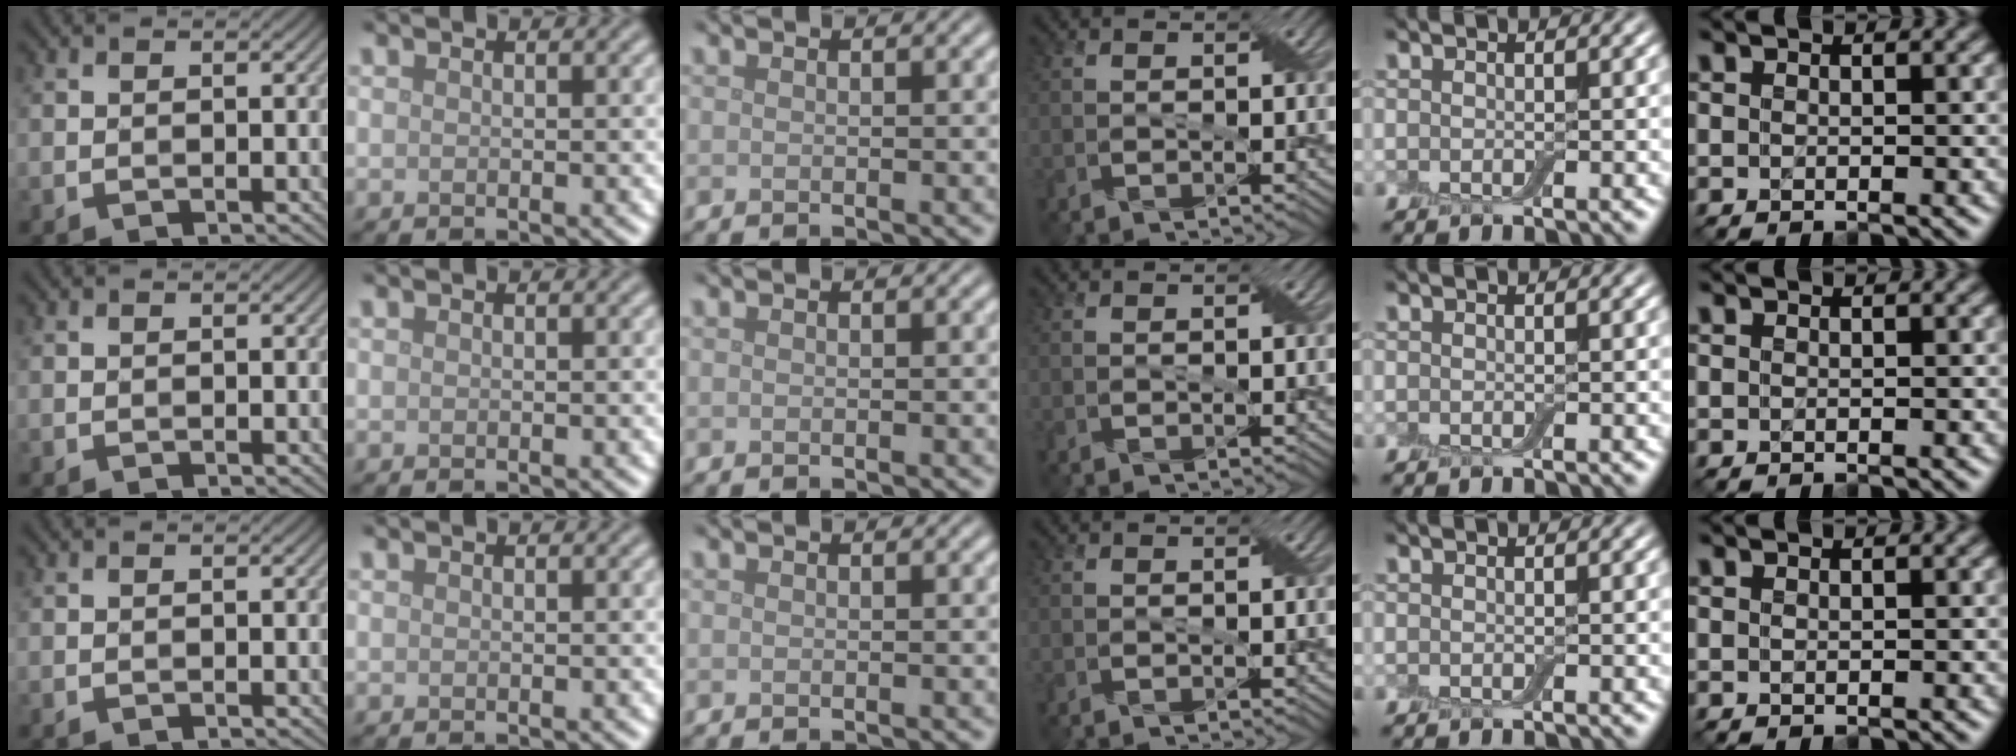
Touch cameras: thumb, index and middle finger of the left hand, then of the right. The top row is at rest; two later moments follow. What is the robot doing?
{"motion": "wrap", "object": "cling film"}